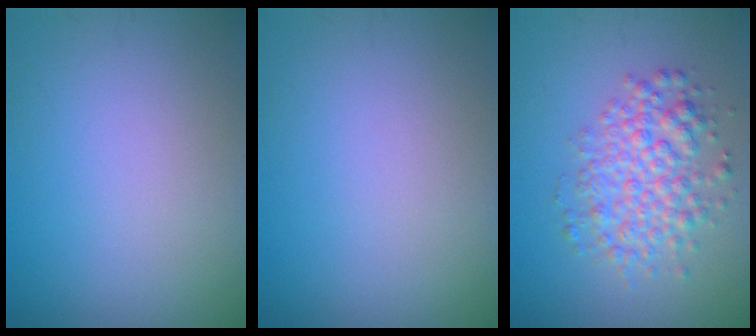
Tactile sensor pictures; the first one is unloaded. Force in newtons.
{"total": 0.0}
{"total": 4.5, "press": 4.5, "slide": 0.1}